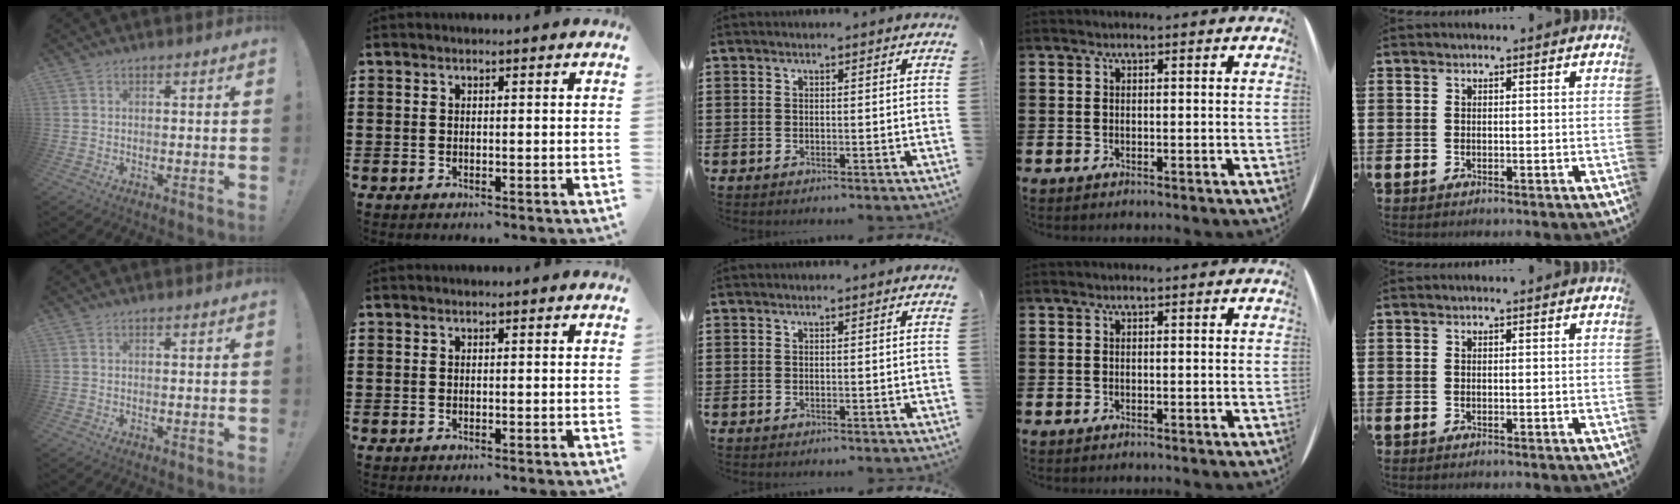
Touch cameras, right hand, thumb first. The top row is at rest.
{}